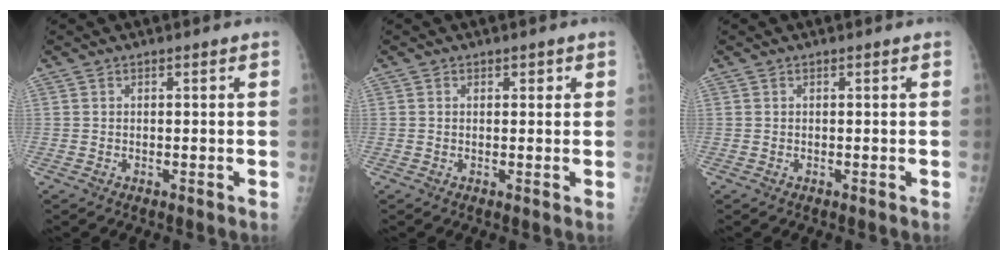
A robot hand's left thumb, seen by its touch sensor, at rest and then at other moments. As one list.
[{"total": 1.2, "force": [0.4, 0.9, 0.6], "torque": [0.003, 0.001, 0.002]}, {"total": 0.0}]